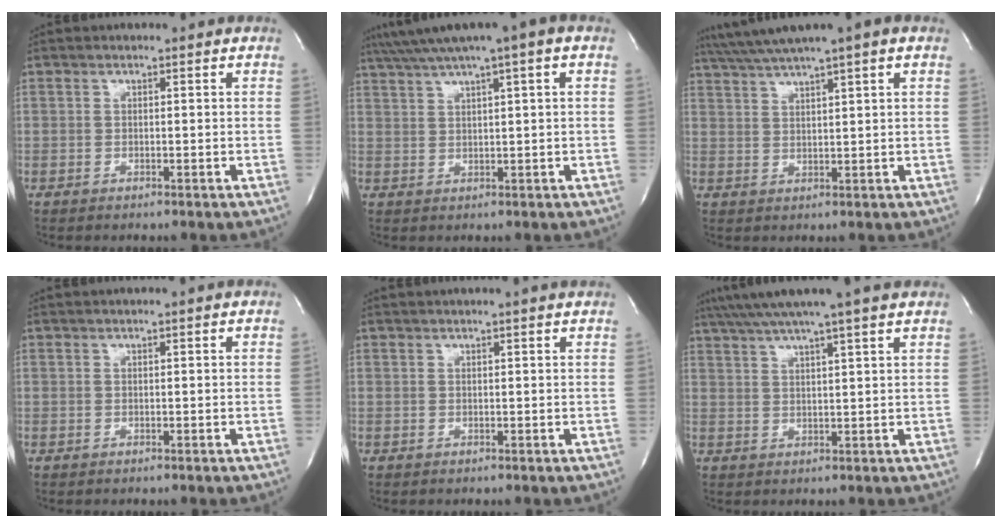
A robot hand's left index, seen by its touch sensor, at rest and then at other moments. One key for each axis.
{"total": 7.9, "fx": 5.1, "fy": -0.3, "fz": 6.1, "tx": -0.107, "ty": 0.034, "tz": 0.081}
{"total": 8.4, "fx": 6.4, "fy": -0.8, "fz": 5.3, "tx": -0.096, "ty": 0.031, "tz": 0.102}
{"total": 0.6, "fx": 0.4, "fy": -0.4, "fz": 0.3, "tx": -0.010, "ty": 0.002, "tz": 0.017}
{"total": 4.2, "fx": 3.7, "fy": -1.0, "fz": 1.7, "tx": -0.018, "ty": 0.015, "tz": 0.041}
{"total": 12.2, "fx": 10.3, "fy": -1.2, "fz": 6.4, "tx": -0.119, "ty": 0.021, "tz": 0.142}